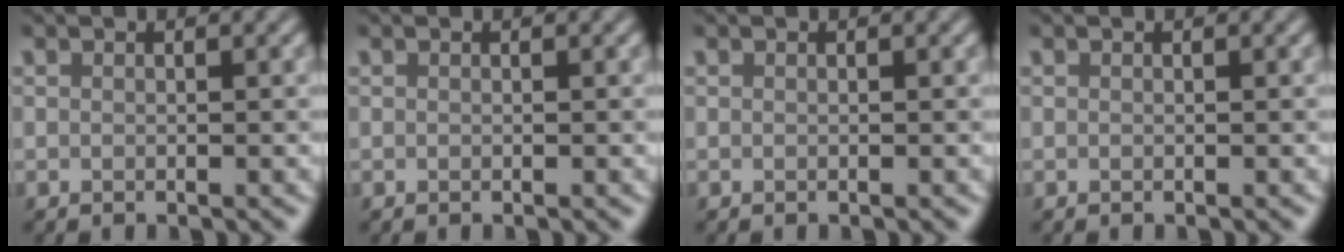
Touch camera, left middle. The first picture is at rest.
{"total": 0.0}
{"total": 0.0}
{"total": 0.0}